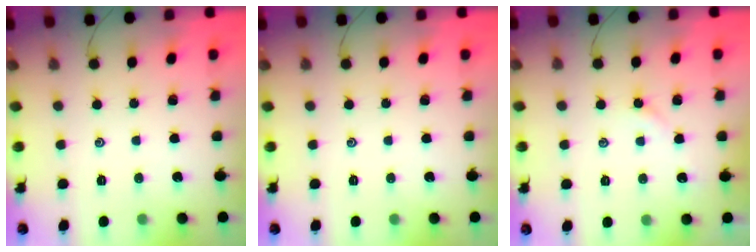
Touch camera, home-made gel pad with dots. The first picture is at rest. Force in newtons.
{"total": 0.0}
{"total": 1.7, "press": 1.6, "slide": 0.4}